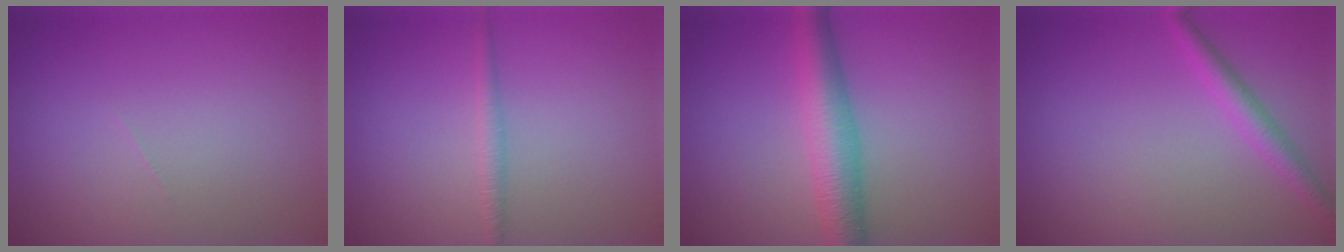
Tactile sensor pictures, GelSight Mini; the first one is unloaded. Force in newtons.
{"total": 1.3, "press": 1.3, "slide": 0.1}
{"total": 5.0, "press": 5.0, "slide": 0.1}
{"total": 2.3, "press": 2.3, "slide": 0.1}